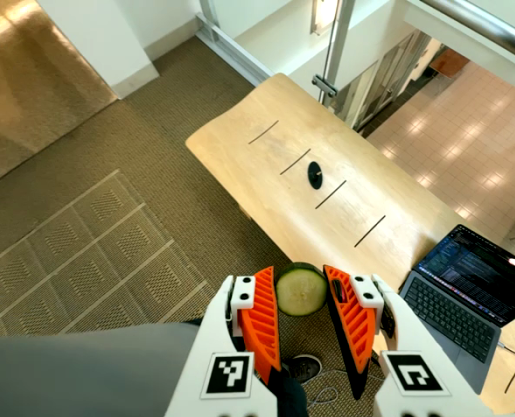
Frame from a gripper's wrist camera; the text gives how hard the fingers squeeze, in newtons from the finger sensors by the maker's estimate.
{"total": 8.0, "left": 8.0, "right": 8.0}